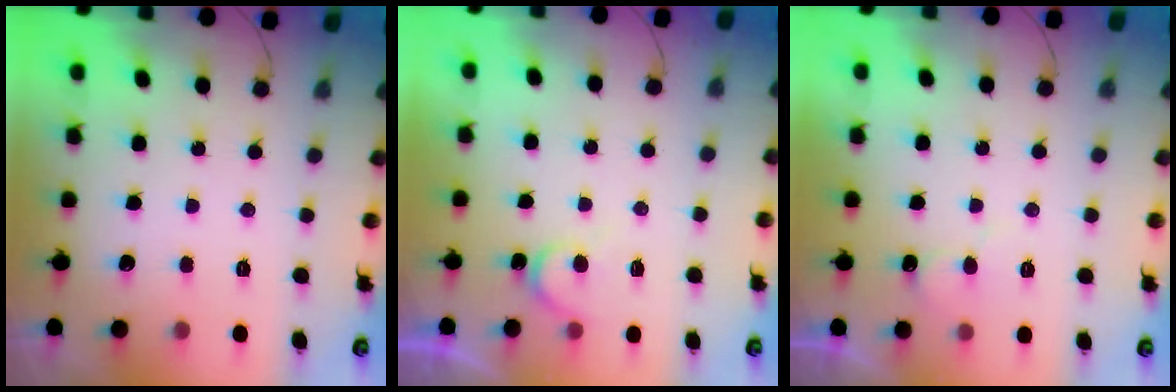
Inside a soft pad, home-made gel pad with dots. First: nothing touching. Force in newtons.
{"total": 4.5, "press": 4.5, "slide": 0.3}
{"total": 6.1, "press": 6.1, "slide": 0.4}